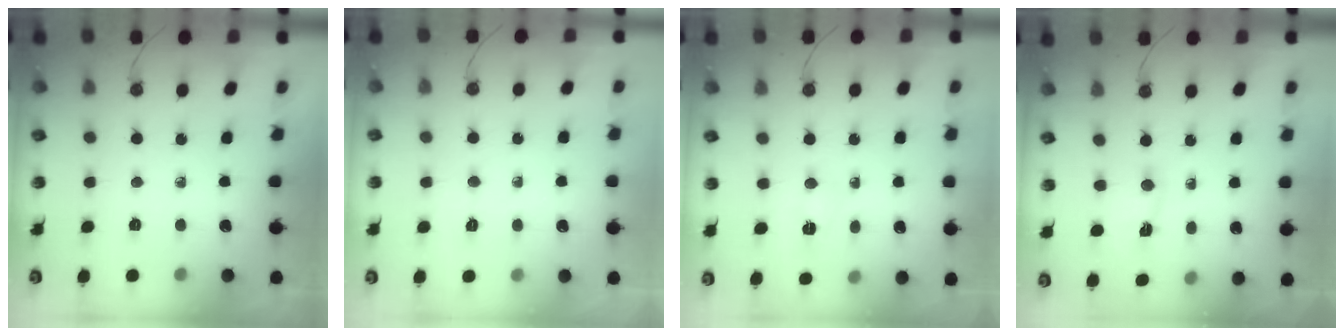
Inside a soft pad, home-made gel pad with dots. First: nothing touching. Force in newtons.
{"total": 2.6, "press": 2.5, "slide": 0.5}
{"total": 2.7, "press": 2.4, "slide": 1.1}
{"total": 2.8, "press": 1.9, "slide": 2.1}